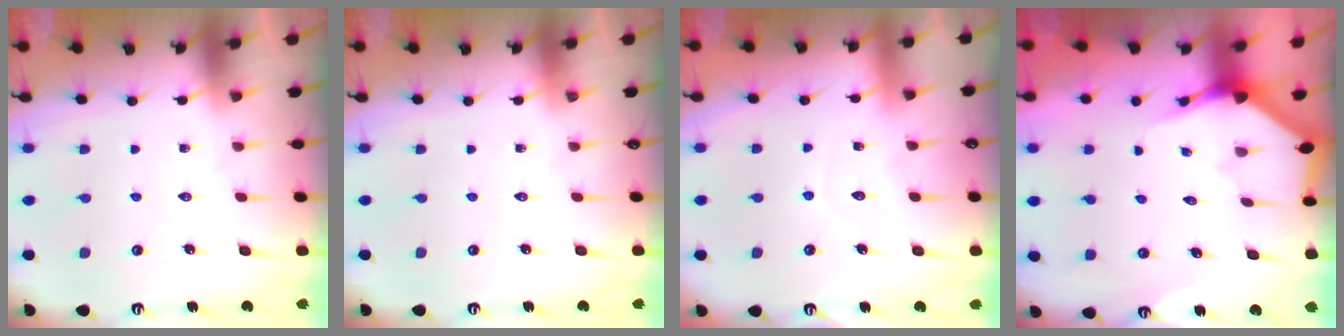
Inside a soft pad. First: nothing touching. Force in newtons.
{"total": 0.0}
{"total": 5.7, "press": 5.7, "slide": 0.5}
{"total": 3.4, "press": 3.4, "slide": 0.3}